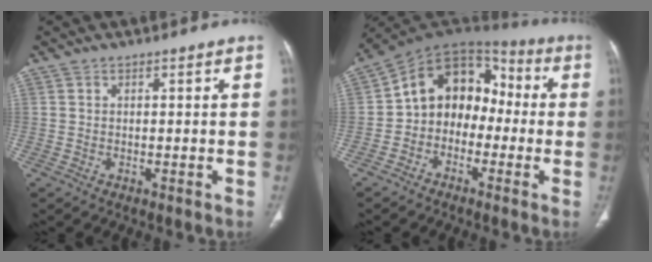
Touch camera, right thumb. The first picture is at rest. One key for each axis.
{"total": 13.4, "fx": -1.5, "fy": 10.5, "fz": 8.3, "tx": -0.086, "ty": 0.060, "tz": -0.043}